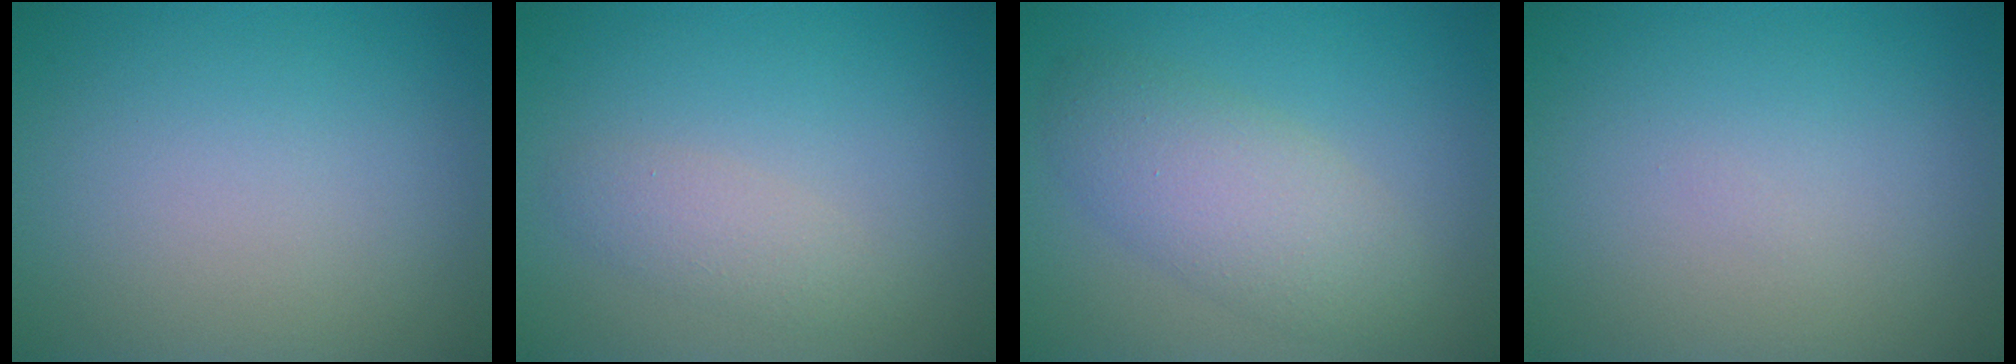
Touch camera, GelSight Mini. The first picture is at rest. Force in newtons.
{"total": 1.8, "press": 1.8, "slide": 0.2}
{"total": 4.7, "press": 4.7, "slide": 0.2}
{"total": 0.0}